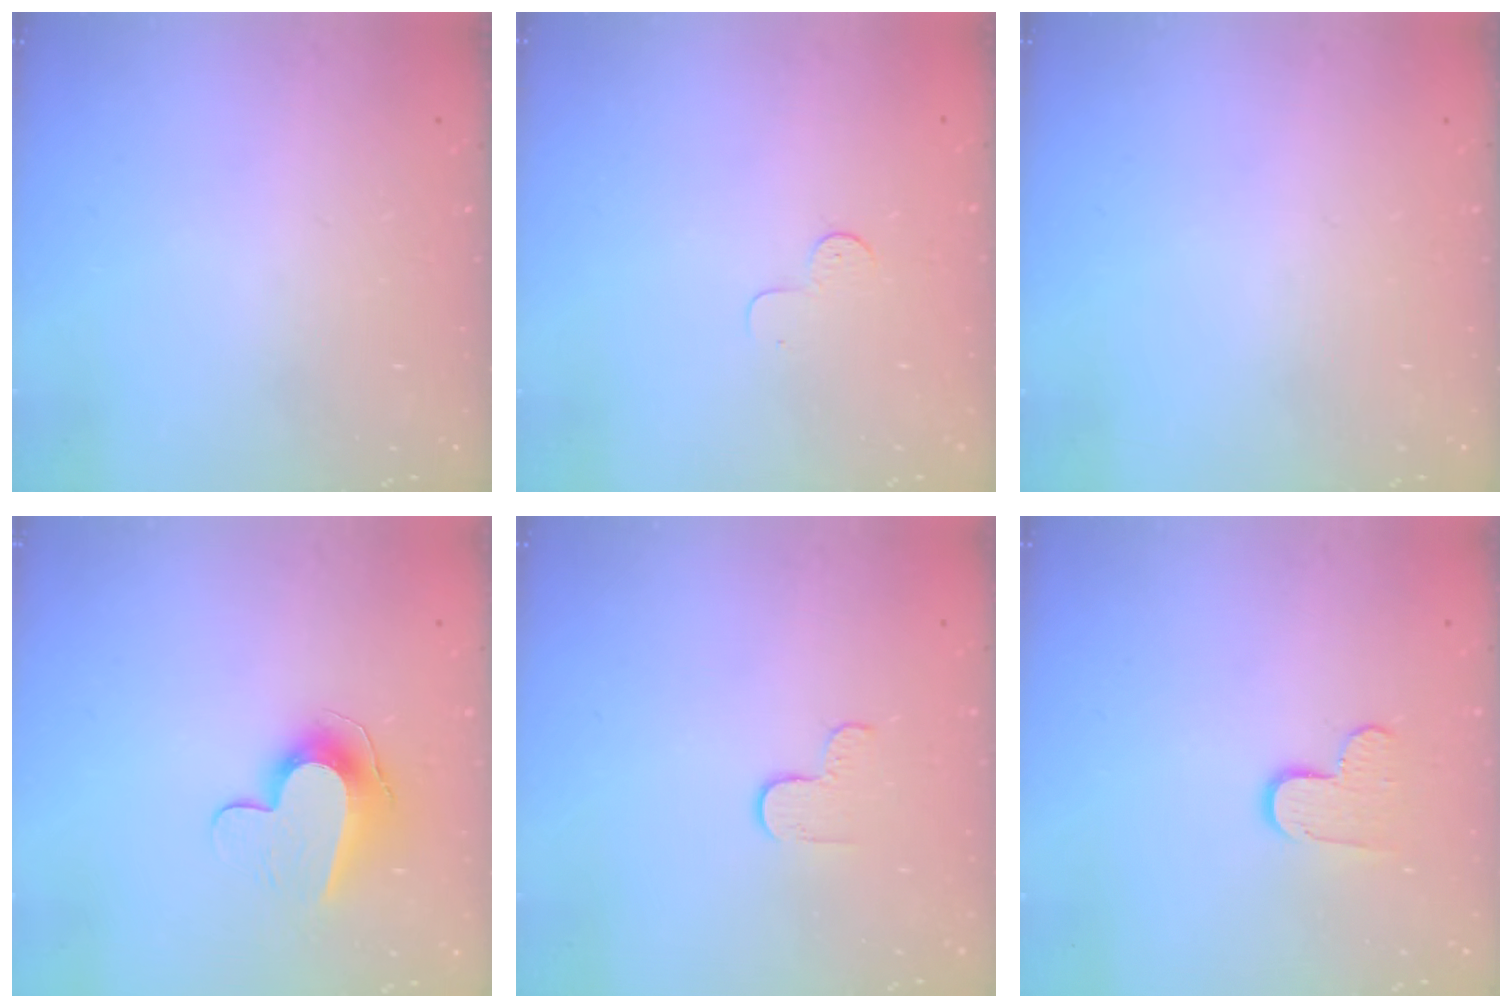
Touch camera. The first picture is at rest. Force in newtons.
{"total": 3.6, "press": 3.5, "slide": 0.3}
{"total": 0.0}
{"total": 11.8, "press": 11.8, "slide": 0.6}
{"total": 3.0, "press": 3.0, "slide": 0.4}
{"total": 8.3, "press": 8.3, "slide": 0.6}